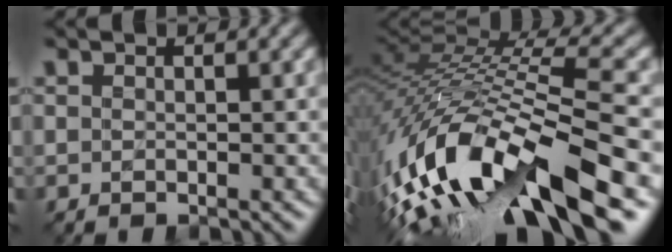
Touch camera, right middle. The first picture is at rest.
{"total": 15.6, "force": [-6.8, 5.1, 13.1], "torque": [-0.264, 0.014, -0.122]}